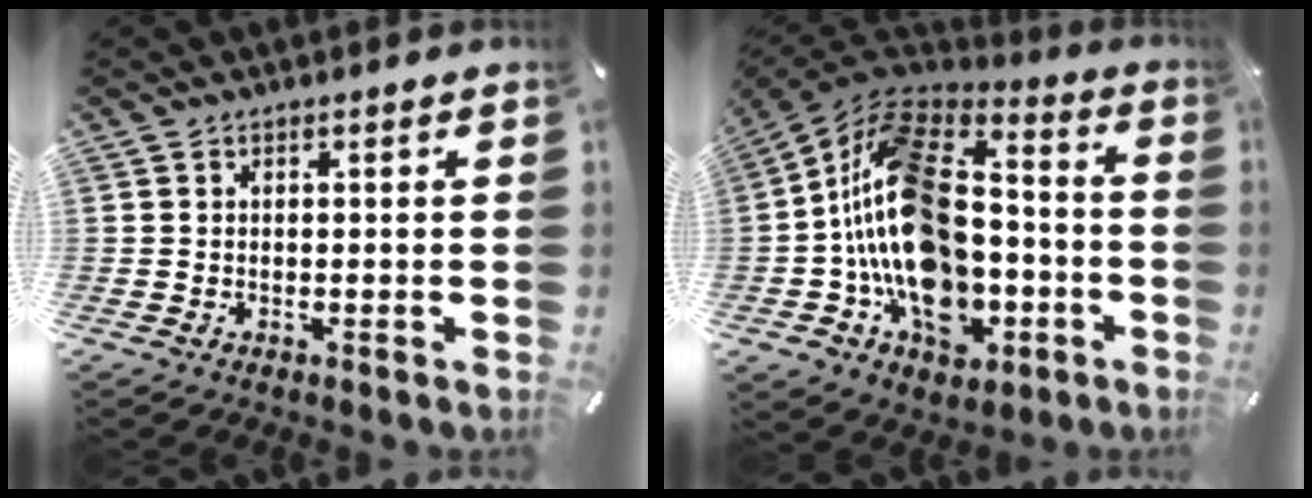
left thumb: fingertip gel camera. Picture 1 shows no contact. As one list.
[{"total": 23.5, "force": [-3.1, 16.6, 16.4], "torque": [-0.304, 0.010, -0.050]}]